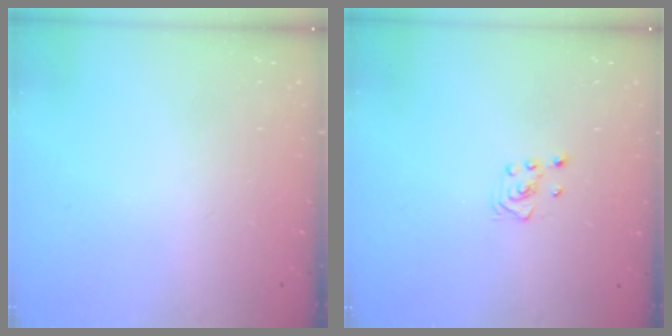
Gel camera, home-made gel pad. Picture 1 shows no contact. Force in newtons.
{"total": 2.8, "press": 2.6, "slide": 1.0}